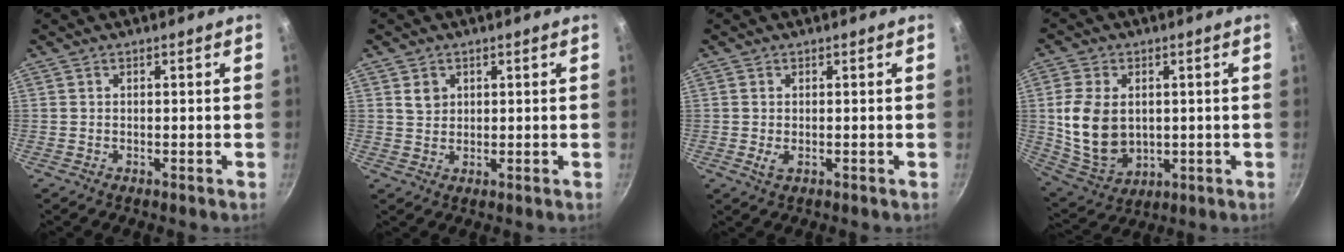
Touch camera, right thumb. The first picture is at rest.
{"total": 2.9, "force": [1.1, 2.4, 1.2], "torque": [-0.011, 0.000, 0.022]}
{"total": 1.7, "force": [-0.3, 0.9, 1.4], "torque": [-0.029, -0.002, -0.001]}
{"total": 13.1, "force": [1.1, 9.4, 9.1], "torque": [-0.162, -0.016, 0.040]}